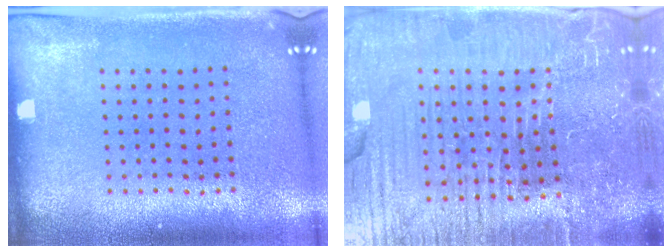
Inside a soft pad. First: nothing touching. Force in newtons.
{"total": 7.0, "press": 6.3, "slide": 3.1}